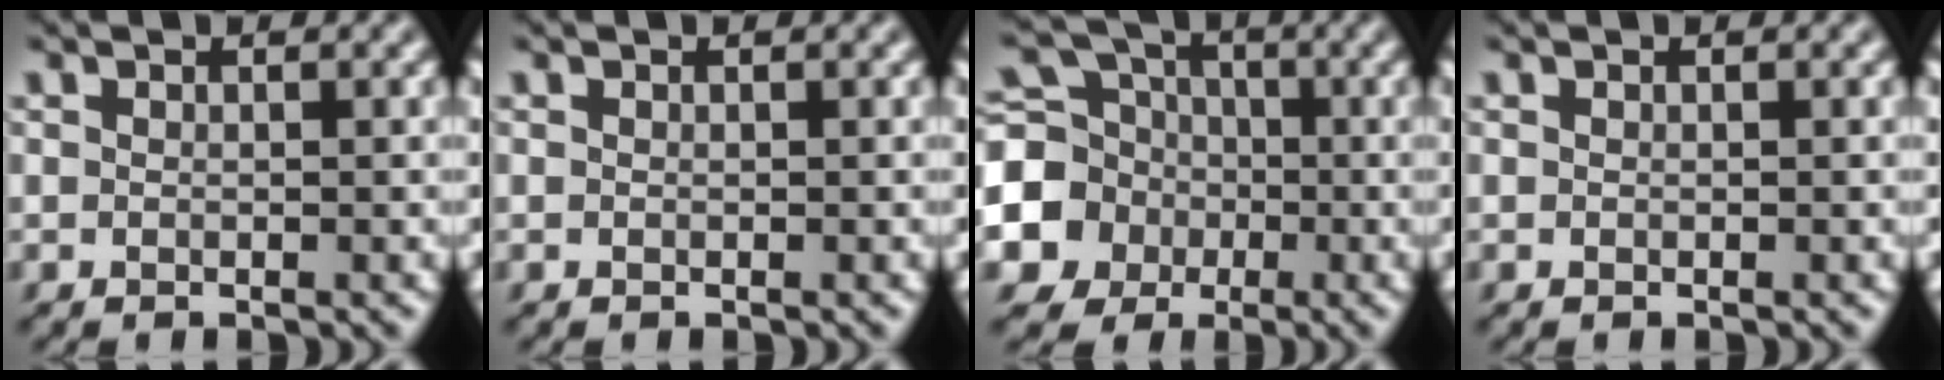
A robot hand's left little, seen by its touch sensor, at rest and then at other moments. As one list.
[{"total": 0.0}, {"total": 7.4, "force": [-1.6, 6.7, 2.6], "torque": [-0.058, -0.007, -0.057]}, {"total": 0.0}]